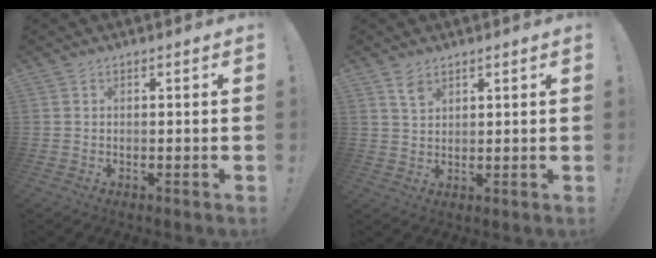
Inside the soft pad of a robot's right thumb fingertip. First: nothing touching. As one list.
[{"total": 4.0, "force": [2.8, 2.1, 1.9], "torque": [-0.022, -0.018, 0.050]}]